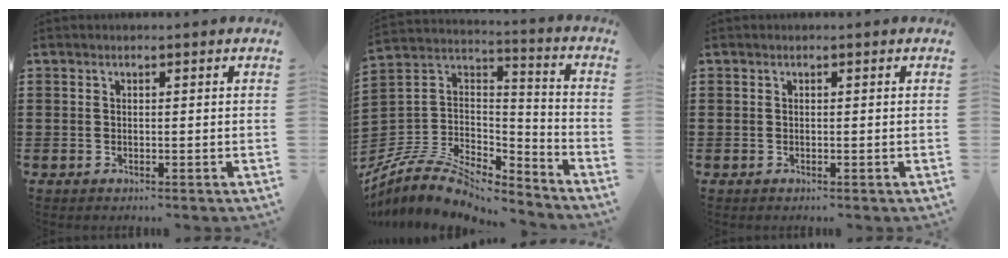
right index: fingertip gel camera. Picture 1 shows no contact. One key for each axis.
{"total": 9.0, "fx": -7.1, "fy": 3.8, "fz": 4.1, "tx": -0.100, "ty": 0.010, "tz": -0.141}
{"total": 0.0}